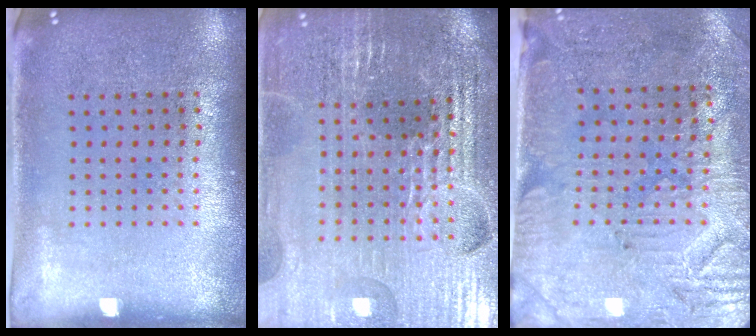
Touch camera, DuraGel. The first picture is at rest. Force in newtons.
{"total": 4.2, "press": 4.0, "slide": 1.1}
{"total": 3.1, "press": 2.7, "slide": 1.4}